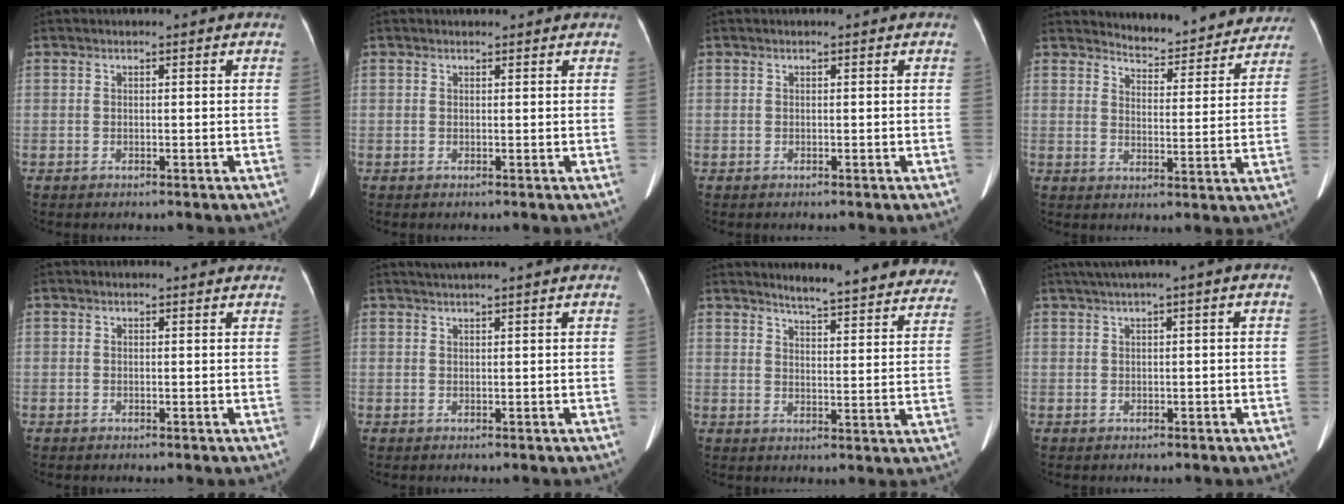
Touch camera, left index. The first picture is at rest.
{"total": 1.3, "force": [1.1, 0.7, 0.1], "torque": [-0.003, 0.012, 0.012]}
{"total": 0.0}
{"total": 12.7, "force": [12.3, 2.8, 1.6], "torque": [-0.002, -0.019, 0.139]}
{"total": 1.3, "force": [1.1, 0.6, 0.0], "torque": [-0.010, 0.007, 0.005]}
{"total": 2.6, "force": [2.2, -0.9, 1.1], "torque": [-0.013, 0.016, 0.043]}
{"total": 19.4, "force": [18.2, 2.5, 6.5], "torque": [-0.066, -0.053, 0.205]}
{"total": 2.6, "force": [1.0, 0.0, 2.4], "torque": [-0.047, 0.023, 0.023]}